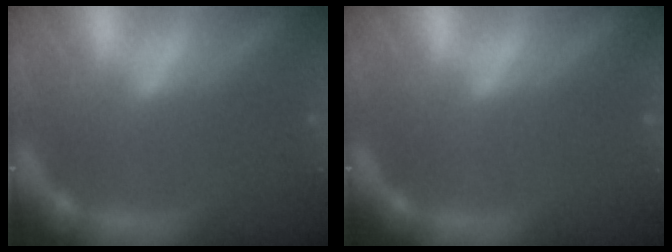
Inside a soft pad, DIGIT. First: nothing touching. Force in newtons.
{"total": 0.0}